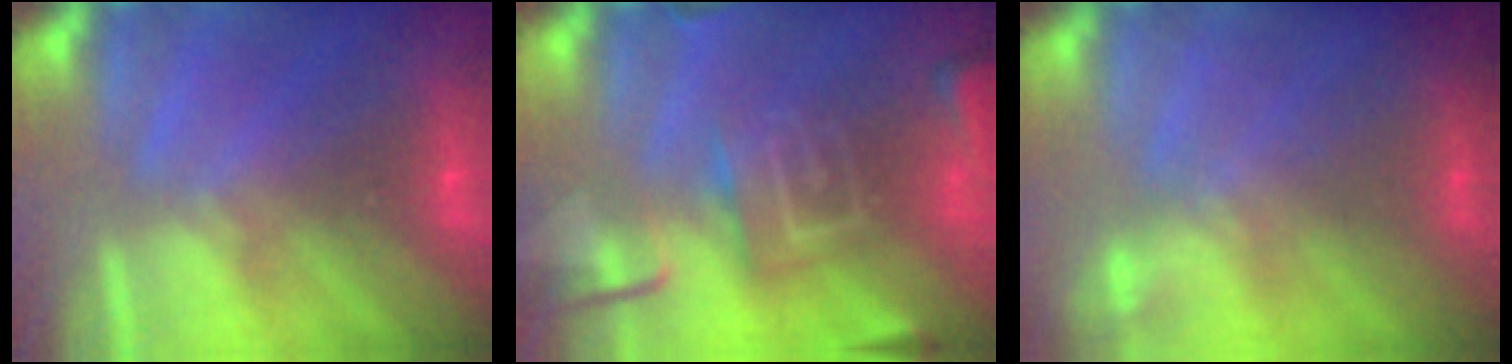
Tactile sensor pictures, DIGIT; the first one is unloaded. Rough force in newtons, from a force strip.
{"total": 9.0}
{"total": 2.2}